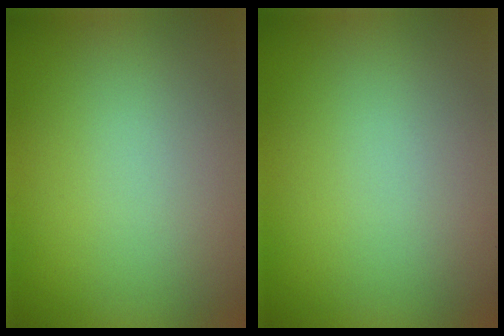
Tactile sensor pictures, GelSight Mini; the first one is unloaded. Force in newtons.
{"total": 0.0}